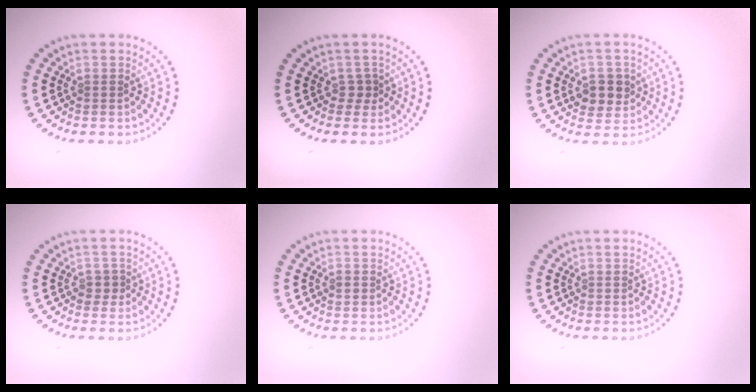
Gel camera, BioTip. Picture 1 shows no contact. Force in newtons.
{"total": 1.0, "press": 0.8, "slide": 0.7}
{"total": 2.9, "press": 2.8, "slide": 0.8}
{"total": 0.8, "press": 0.4, "slide": 0.6}
{"total": 1.0, "press": 1.0, "slide": 0.1}
{"total": 0.0}